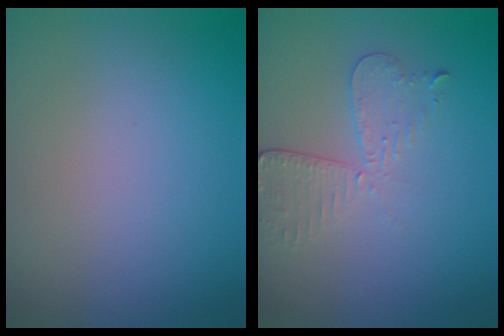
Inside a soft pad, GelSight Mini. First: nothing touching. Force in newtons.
{"total": 2.9, "press": 2.5, "slide": 1.5}